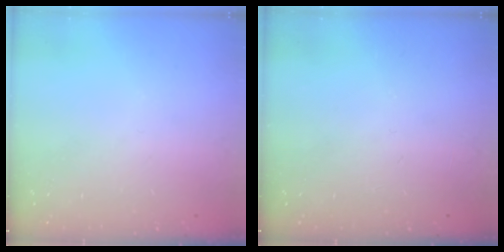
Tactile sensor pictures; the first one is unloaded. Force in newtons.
{"total": 0.0}